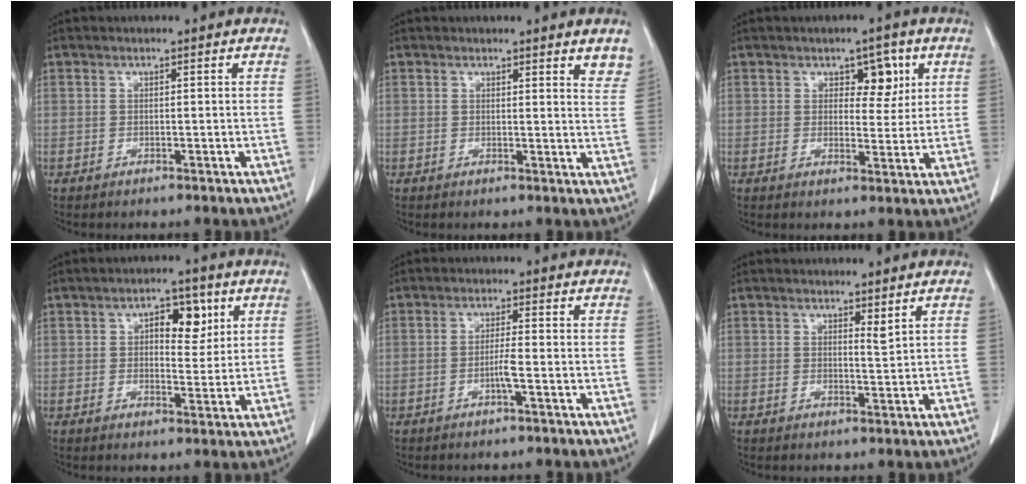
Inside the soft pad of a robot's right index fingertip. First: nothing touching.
{"total": 4.4, "force": [3.8, 0.8, 2.1], "torque": [-0.018, -0.019, 0.027]}
{"total": 4.7, "force": [2.0, 2.6, 3.3], "torque": [-0.034, 0.005, 0.029]}
{"total": 5.9, "force": [2.2, 3.0, 4.6], "torque": [-0.063, 0.010, 0.033]}
{"total": 2.6, "force": [-0.9, -0.2, 2.4], "torque": [-0.045, -0.001, -0.018]}
{"total": 1.3, "force": [1.0, 0.0, 0.9], "torque": [-0.015, -0.010, 0.017]}